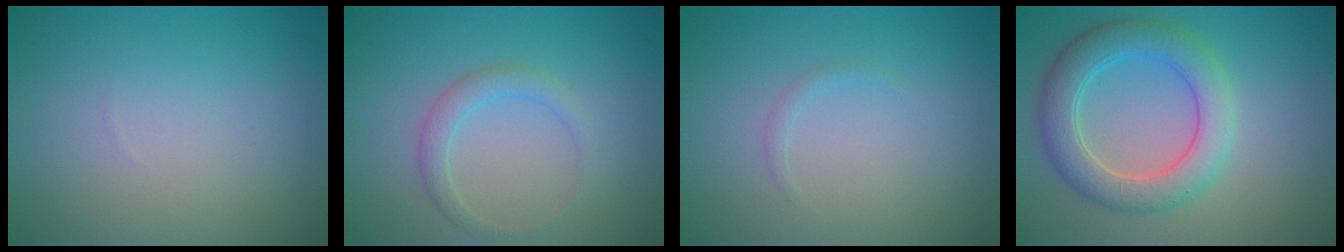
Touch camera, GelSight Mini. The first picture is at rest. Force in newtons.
{"total": 1.8, "press": 1.8, "slide": 0.2}
{"total": 0.6, "press": 0.6, "slide": 0.1}
{"total": 5.4, "press": 5.4, "slide": 0.2}